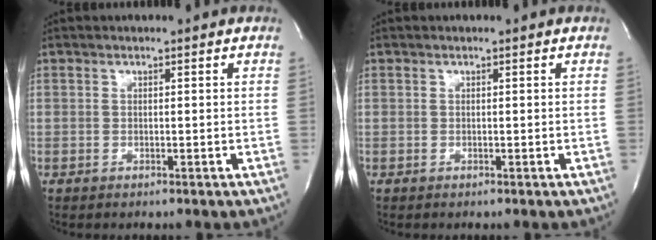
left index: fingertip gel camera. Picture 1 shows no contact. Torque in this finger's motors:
{"motor_torque": [0.00, 0.00, 0.00, 0.00]}